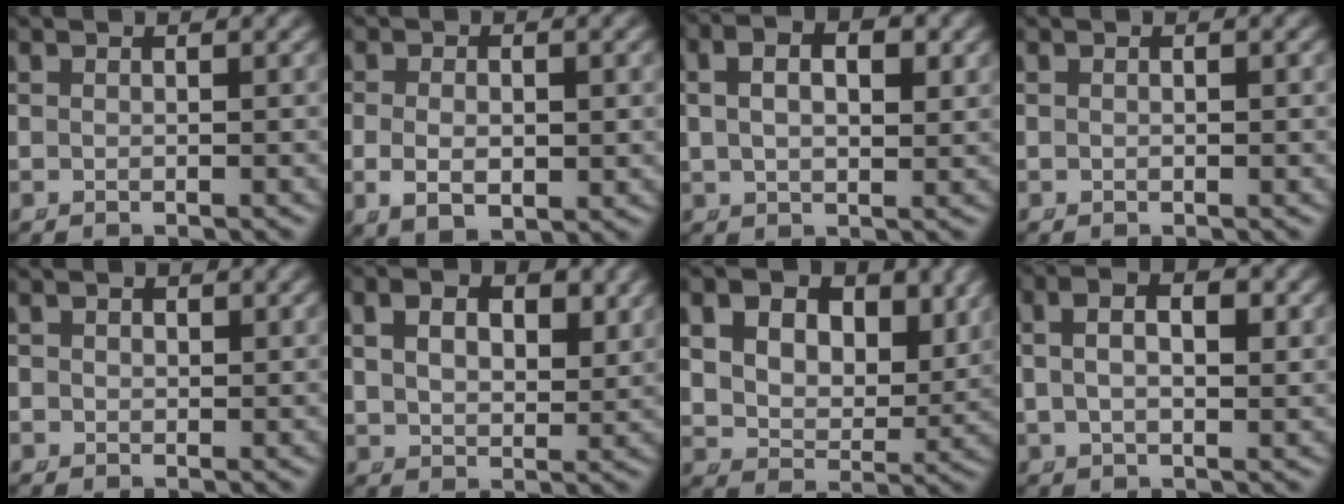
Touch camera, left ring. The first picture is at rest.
{"total": 3.5, "force": [-0.7, 2.0, 2.9], "torque": [-0.058, -0.018, 0.002]}
{"total": 4.4, "force": [1.5, 2.4, 3.4], "torque": [-0.052, 0.007, 0.023]}
{"total": 0.0}
{"total": 1.5, "force": [0.1, 1.5, 0.4], "torque": [-0.008, -0.004, 0.001]}
{"total": 3.8, "force": [1.5, 2.3, 2.6], "torque": [-0.038, -0.006, 0.032]}
{"total": 8.2, "force": [3.1, 6.0, 4.6], "torque": [-0.096, -0.022, 0.052]}
{"total": 5.0, "force": [1.5, 2.6, 4.0], "torque": [-0.058, 0.017, 0.014]}